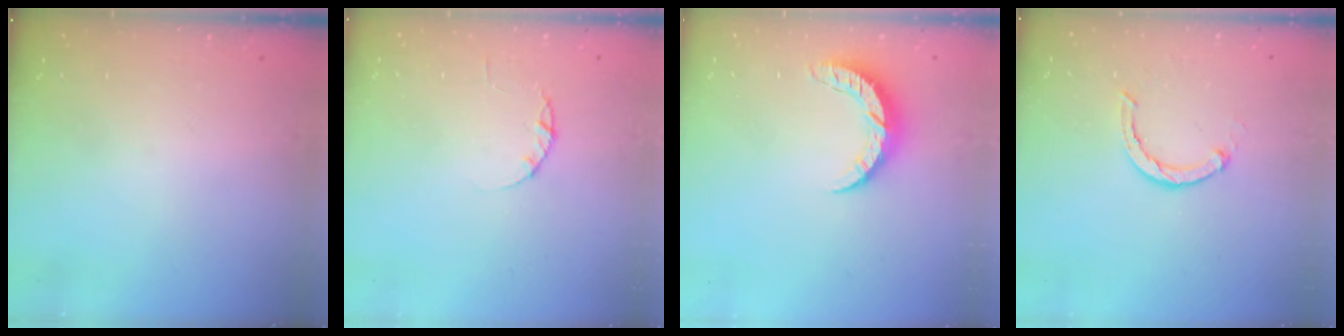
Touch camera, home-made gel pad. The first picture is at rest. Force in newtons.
{"total": 1.7, "press": 1.7, "slide": 0.3}
{"total": 8.7, "press": 8.6, "slide": 0.9}
{"total": 2.3, "press": 2.3, "slide": 0.3}